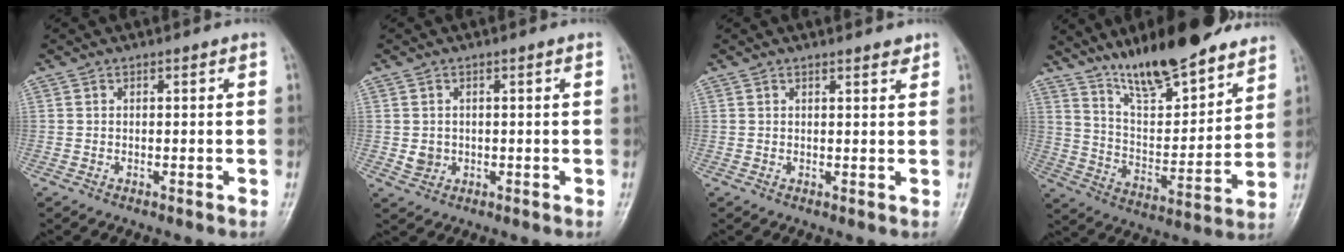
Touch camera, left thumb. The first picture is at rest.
{"total": 2.3, "force": [0.0, 2.1, 1.0], "torque": [-0.007, 0.001, 0.005]}
{"total": 1.6, "force": [1.3, 0.4, 0.8], "torque": [-0.007, -0.009, 0.018]}
{"total": 20.2, "force": [15.5, 5.9, 11.6], "torque": [-0.139, -0.084, 0.259]}